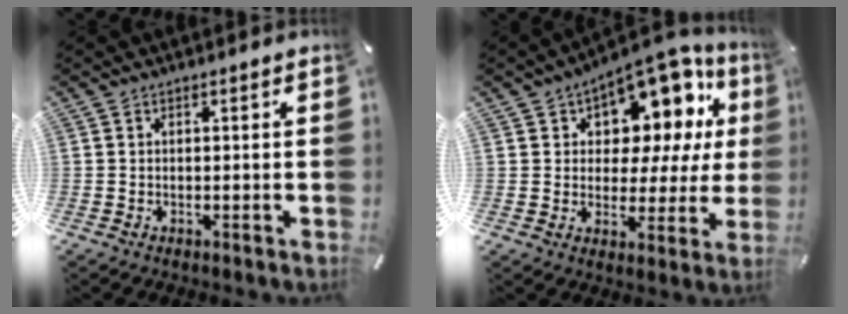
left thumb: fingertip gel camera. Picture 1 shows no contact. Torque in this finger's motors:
{"motor_torque": [2.15, 2.86, 0.21, -0.04, 0.13]}